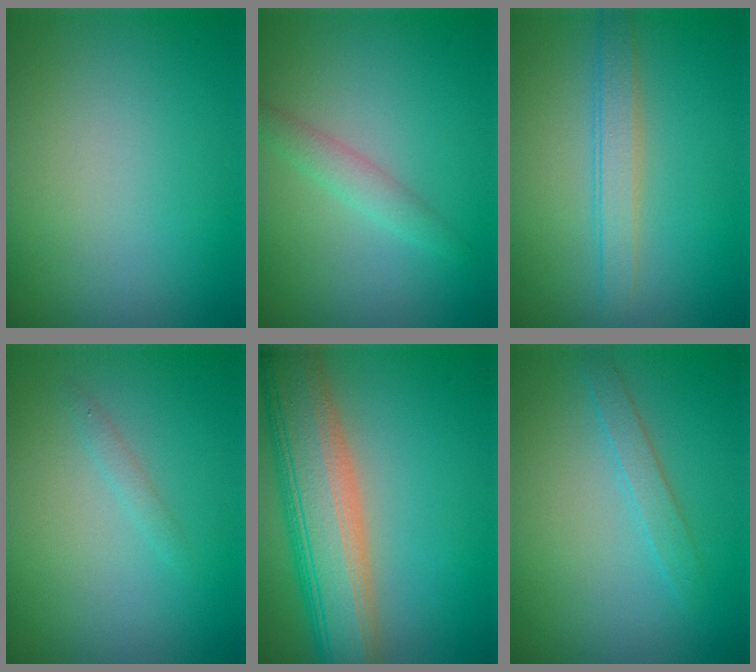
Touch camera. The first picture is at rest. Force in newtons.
{"total": 1.9, "press": 1.9, "slide": 0.0}
{"total": 2.5, "press": 2.5, "slide": 0.1}
{"total": 0.8, "press": 0.8, "slide": 0.1}
{"total": 9.8, "press": 9.8, "slide": 0.5}
{"total": 1.5, "press": 1.5, "slide": 0.1}